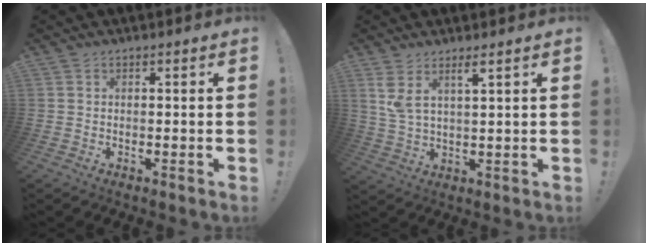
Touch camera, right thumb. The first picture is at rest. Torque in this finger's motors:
{"motor_torque": [0.08, 0.15, 0.60, 0.29, 0.08]}